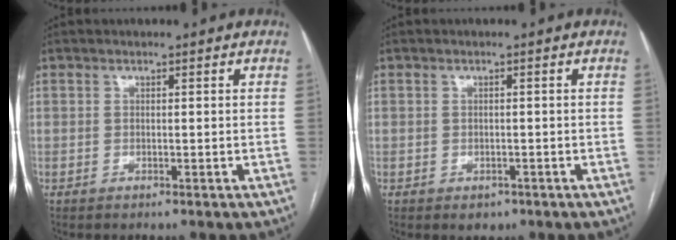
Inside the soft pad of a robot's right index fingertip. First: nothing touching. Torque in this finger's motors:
{"motor_torque": [-0.08, -0.05, -0.06, -0.03]}